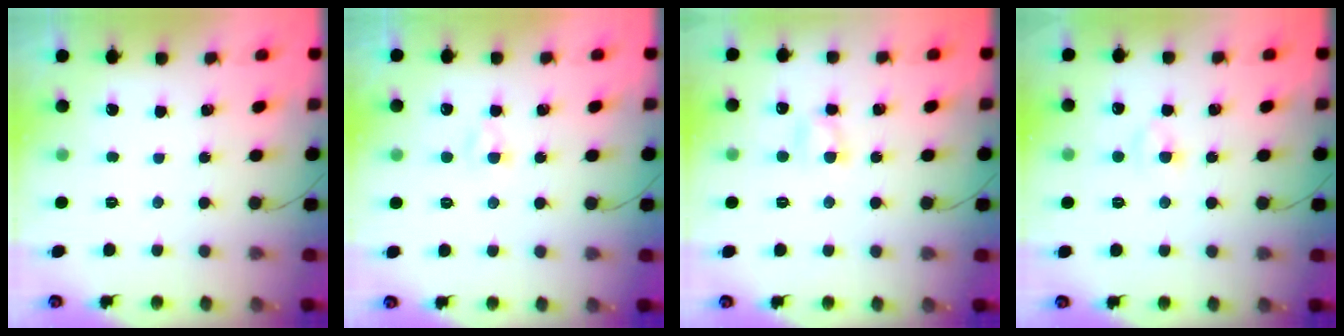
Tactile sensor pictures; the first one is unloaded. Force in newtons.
{"total": 1.9, "press": 1.6, "slide": 0.9}
{"total": 3.9, "press": 3.8, "slide": 1.1}
{"total": 2.8, "press": 2.6, "slide": 1.0}